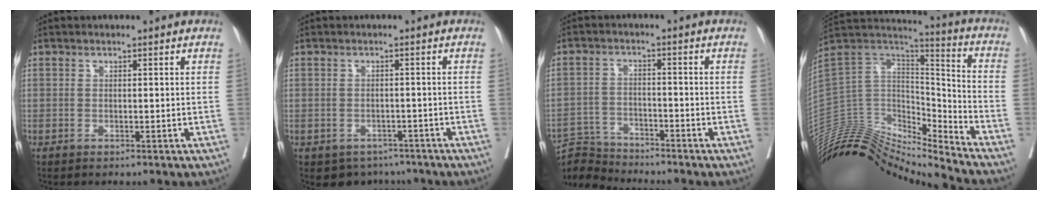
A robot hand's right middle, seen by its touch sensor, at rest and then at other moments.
{"total": 5.5, "force": [-4.4, 3.3, 0.7], "torque": [0.000, 0.009, -0.055]}
{"total": 7.1, "force": [-7.1, 0.1, -0.6], "torque": [0.007, 0.002, -0.133]}
{"total": 21.2, "force": [-20.0, 3.2, 6.2], "torque": [-0.111, 0.065, -0.343]}